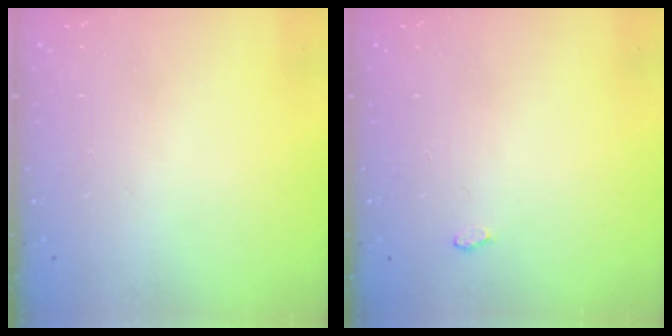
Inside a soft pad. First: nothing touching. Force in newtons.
{"total": 3.2, "press": 3.2, "slide": 0.5}